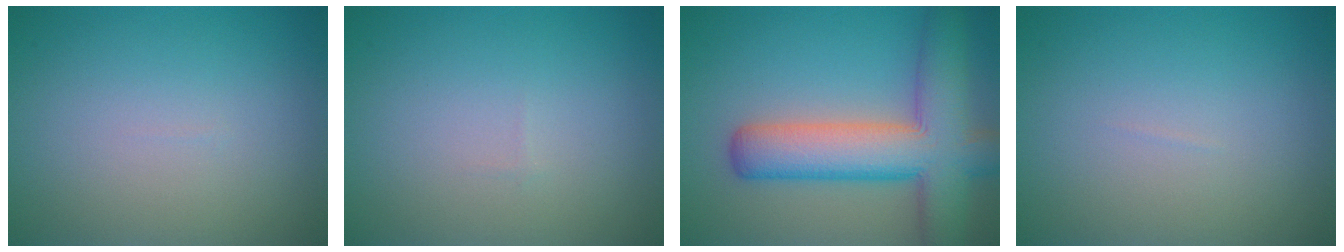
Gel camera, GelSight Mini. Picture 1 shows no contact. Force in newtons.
{"total": 0.0}
{"total": 9.2, "press": 9.2, "slide": 0.5}
{"total": 0.0}